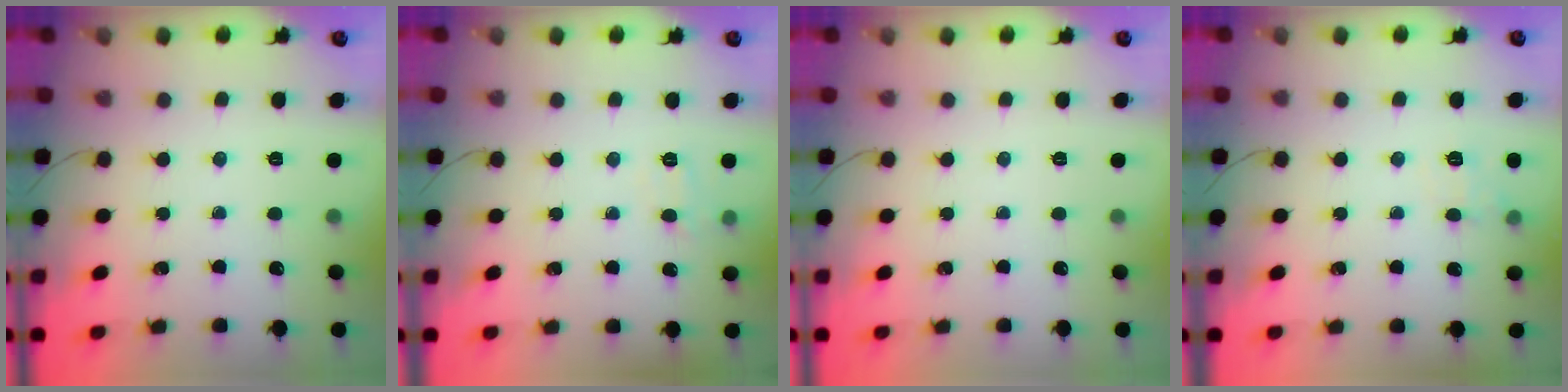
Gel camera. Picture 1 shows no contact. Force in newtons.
{"total": 5.9, "press": 5.7, "slide": 1.5}
{"total": 0.0}
{"total": 6.3, "press": 6.0, "slide": 1.9}